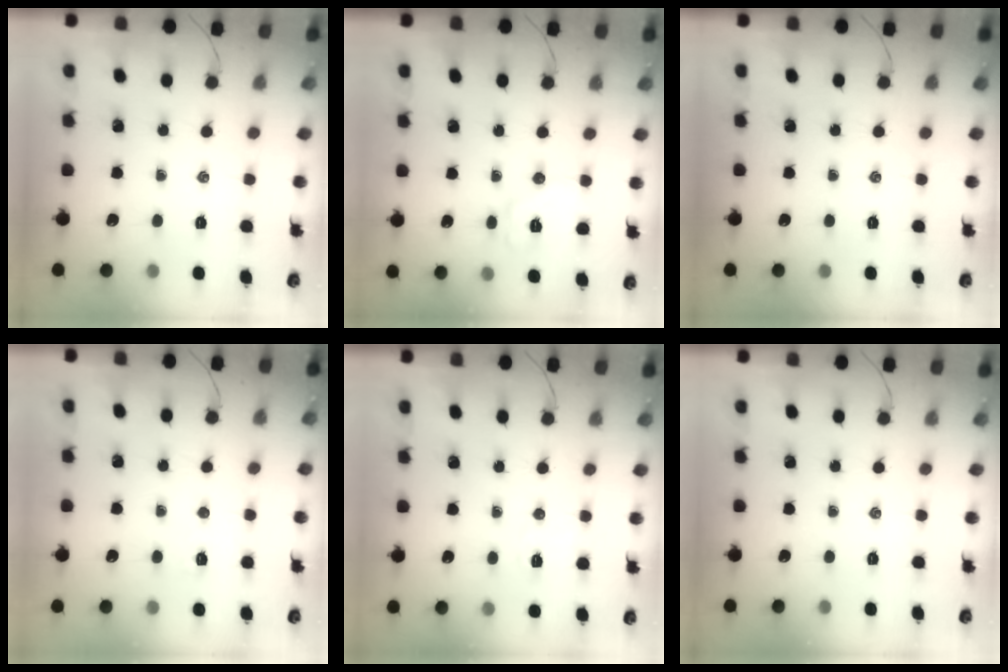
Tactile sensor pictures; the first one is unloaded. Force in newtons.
{"total": 7.1, "press": 7.1, "slide": 0.4}
{"total": 0.0}
{"total": 2.3, "press": 2.1, "slide": 0.8}
{"total": 5.0, "press": 4.9, "slide": 0.8}
{"total": 0.0}